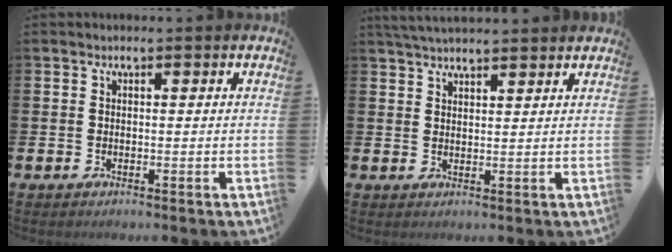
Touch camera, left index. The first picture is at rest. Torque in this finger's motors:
{"motor_torque": [0.91, -1.23, 0.46, 0.13]}